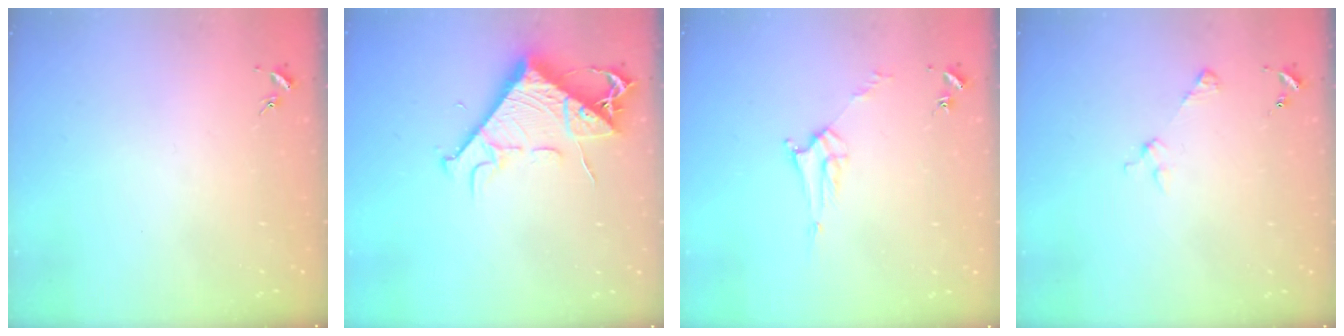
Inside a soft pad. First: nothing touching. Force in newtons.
{"total": 9.2, "press": 9.1, "slide": 1.2}
{"total": 3.8, "press": 3.8, "slide": 0.3}
{"total": 2.9, "press": 2.9, "slide": 0.3}